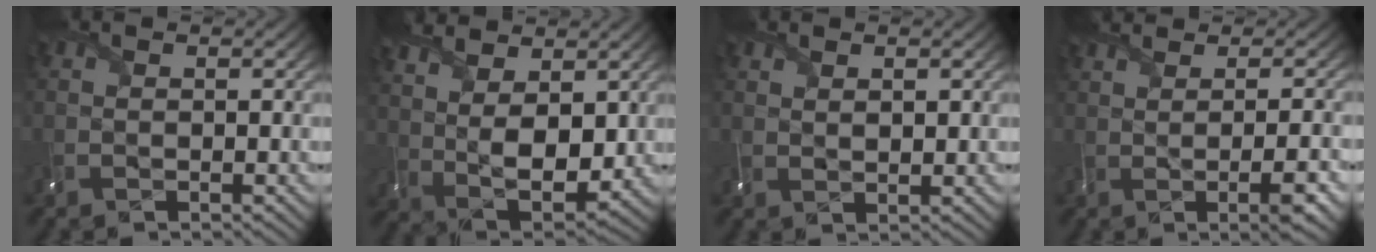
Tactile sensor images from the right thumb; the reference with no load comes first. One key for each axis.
{"total": 10.8, "fx": 4.8, "fy": 5.7, "fz": 7.8, "tx": -0.188, "ty": 0.008, "tz": 0.078}
{"total": 1.4, "fx": 1.0, "fy": 0.5, "fz": 0.9, "tx": -0.011, "ty": -0.005, "tz": 0.020}
{"total": 4.4, "fx": 1.0, "fy": 0.8, "fz": 4.2, "tx": -0.047, "ty": 0.020, "tz": -0.001}